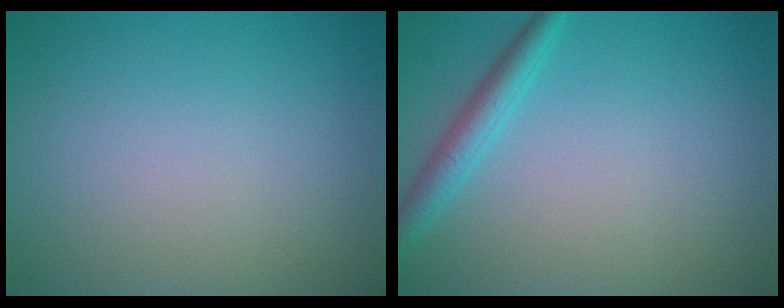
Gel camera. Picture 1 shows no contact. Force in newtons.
{"total": 2.5, "press": 2.5, "slide": 0.1}